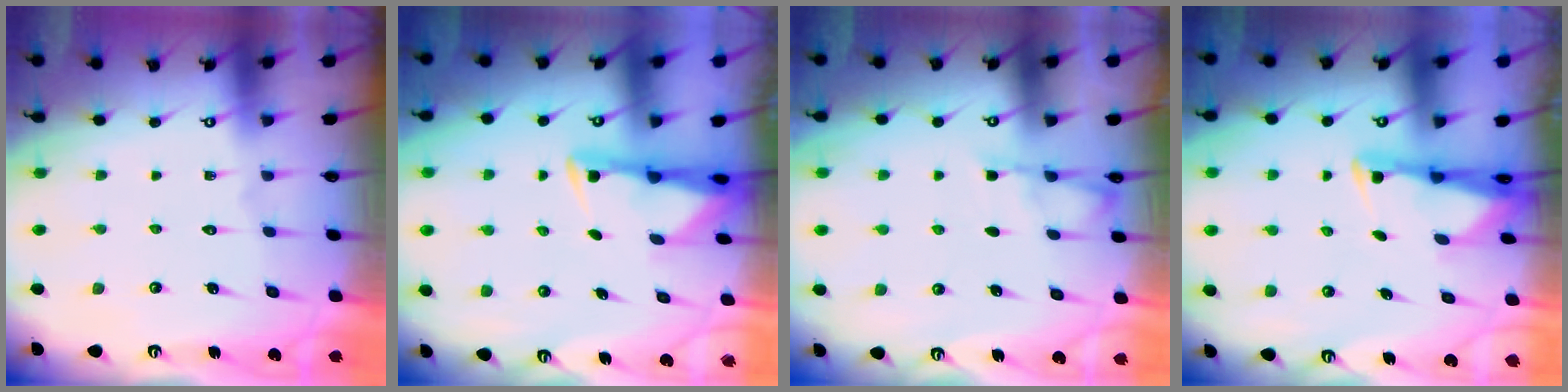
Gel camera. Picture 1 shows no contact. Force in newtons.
{"total": 3.0, "press": 2.9, "slide": 0.5}
{"total": 2.2, "press": 2.2, "slide": 0.3}
{"total": 2.7, "press": 2.6, "slide": 0.5}